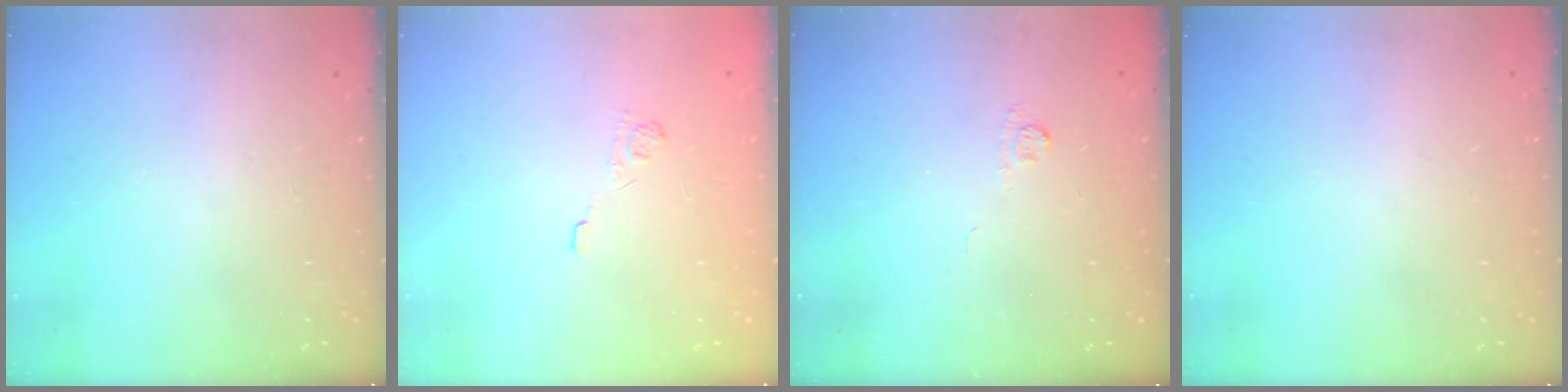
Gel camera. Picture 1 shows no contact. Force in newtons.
{"total": 2.3, "press": 1.9, "slide": 1.4}
{"total": 3.4, "press": 3.2, "slide": 1.0}
{"total": 0.0}